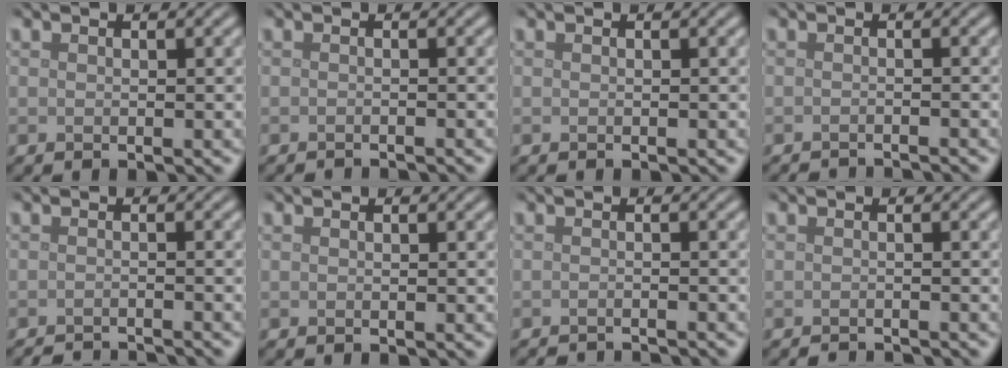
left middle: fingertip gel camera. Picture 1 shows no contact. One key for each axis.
{"total": 1.7, "fx": -1.6, "fy": 0.2, "fz": 0.6, "tx": 0.001, "ty": -0.003, "tz": -0.024}
{"total": 0.0}
{"total": 3.0, "fx": -2.8, "fy": 0.3, "fz": 0.8, "tx": -0.011, "ty": 0.004, "tz": -0.041}
{"total": 3.6, "fx": -3.5, "fy": 0.4, "fz": 0.9, "tx": -0.012, "ty": 0.000, "tz": -0.052}
{"total": 0.0}
{"total": 3.3, "fx": -3.1, "fy": 0.4, "fz": 0.9, "tx": -0.012, "ty": 0.005, "tz": -0.044}
{"total": 1.5, "fx": -1.5, "fy": 0.2, "fz": 0.3, "tx": 0.002, "ty": -0.003, "tz": -0.023}